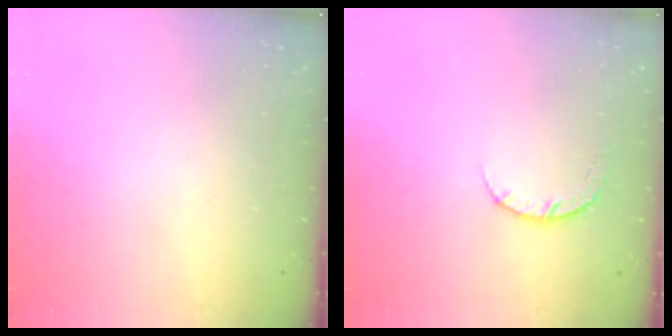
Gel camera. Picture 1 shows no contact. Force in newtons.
{"total": 4.8, "press": 4.8, "slide": 0.6}